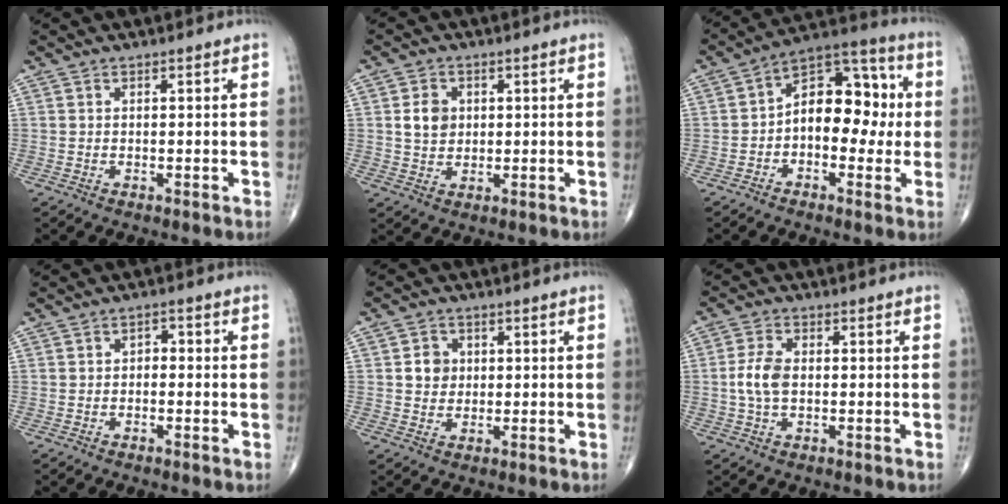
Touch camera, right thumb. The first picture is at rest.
{"total": 4.7, "force": [0.6, 3.5, 3.1], "torque": [-0.045, 0.000, 0.011]}
{"total": 13.9, "force": [-0.3, 8.7, 10.8], "torque": [-0.121, 0.042, -0.020]}
{"total": 1.8, "force": [-0.4, 1.3, 1.2], "torque": [-0.006, 0.013, -0.016]}
{"total": 3.9, "force": [0.5, 3.5, 1.7], "torque": [-0.006, 0.003, 0.006]}
{"total": 5.4, "force": [-0.3, 3.2, 4.3], "torque": [-0.095, 0.010, -0.009]}